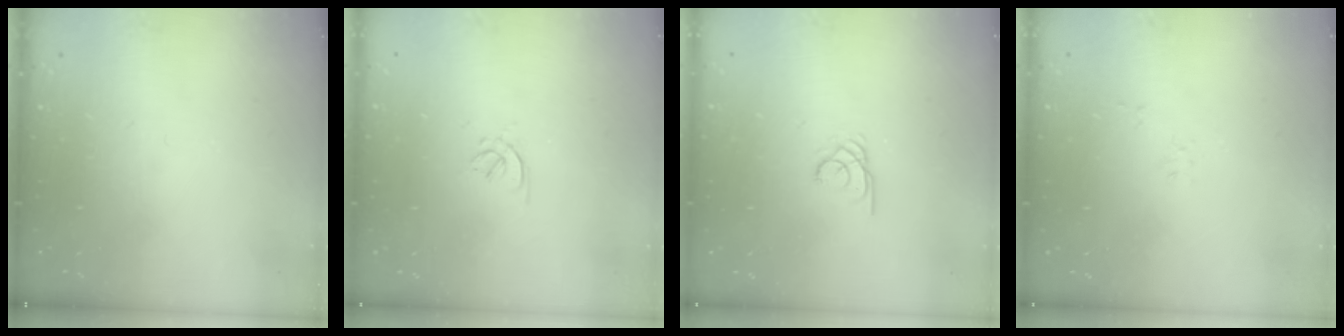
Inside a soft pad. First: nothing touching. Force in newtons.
{"total": 1.5, "press": 1.4, "slide": 0.6}
{"total": 1.9, "press": 1.9, "slide": 0.0}
{"total": 2.7, "press": 2.7, "slide": 0.3}